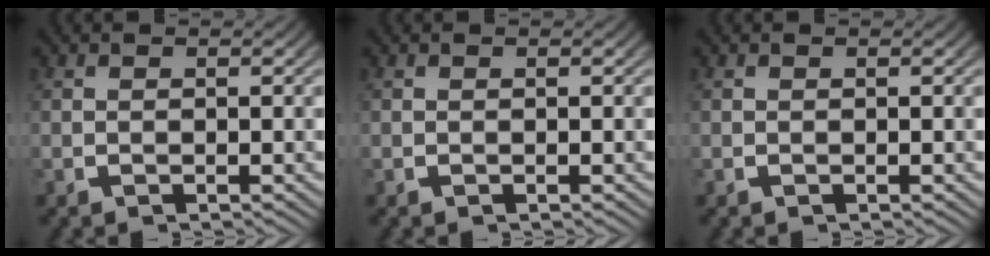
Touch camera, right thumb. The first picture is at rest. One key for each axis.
{"total": 0.0}
{"total": 0.0}